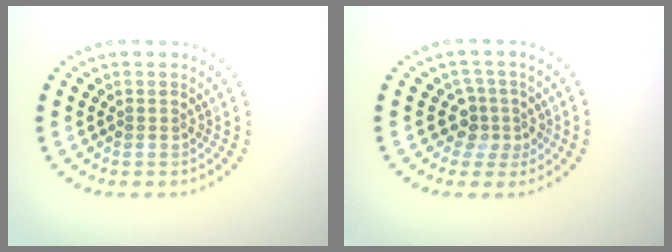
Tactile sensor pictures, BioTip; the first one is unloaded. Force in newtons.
{"total": 2.7, "press": 2.0, "slide": 1.8}